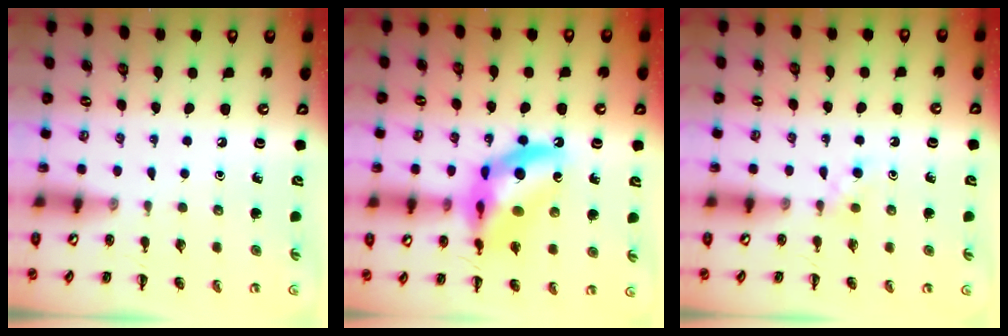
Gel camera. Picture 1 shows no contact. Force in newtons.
{"total": 16.5, "press": 16.0, "slide": 3.7}
{"total": 2.7, "press": 2.5, "slide": 1.1}